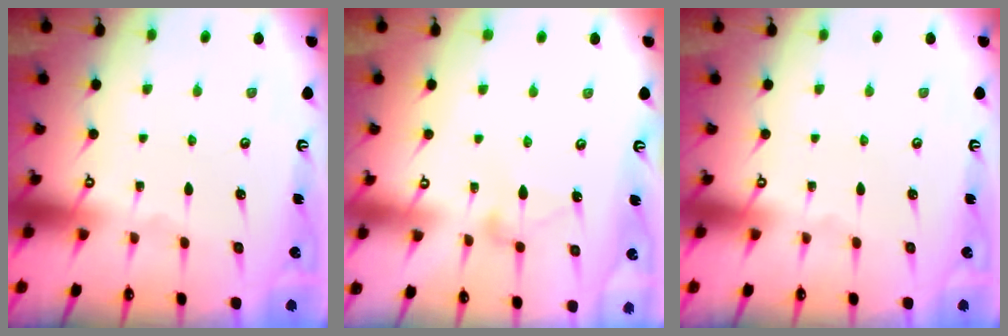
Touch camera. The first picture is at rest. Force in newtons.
{"total": 8.8, "press": 8.8, "slide": 0.5}
{"total": 0.0}